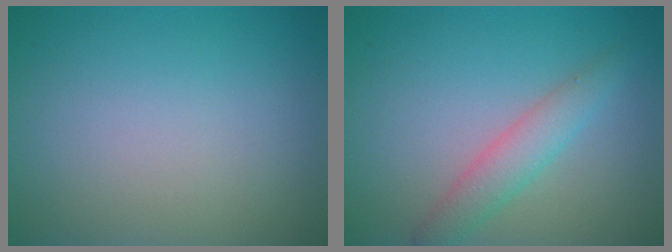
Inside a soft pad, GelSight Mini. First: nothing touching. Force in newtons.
{"total": 2.8, "press": 2.8, "slide": 0.1}